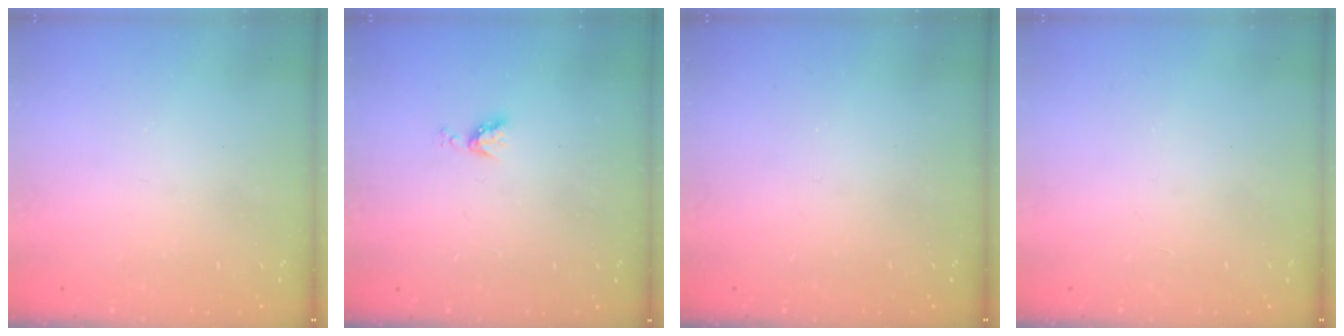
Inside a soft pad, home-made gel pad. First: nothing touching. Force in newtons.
{"total": 4.3, "press": 4.3, "slide": 0.5}
{"total": 0.0}
{"total": 0.0}